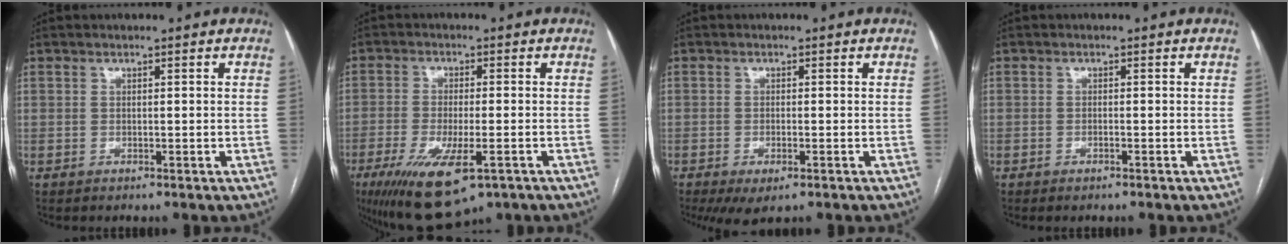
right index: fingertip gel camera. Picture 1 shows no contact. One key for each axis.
{"total": 12.4, "fx": -6.5, "fy": 3.8, "fz": 9.9, "tx": -0.180, "ty": -0.027, "tz": -0.099}
{"total": 4.2, "fx": -2.3, "fy": 1.5, "fz": 3.3, "tx": -0.053, "ty": -0.009, "tz": -0.030}
{"total": 0.7, "fx": -0.5, "fy": 0.2, "fz": 0.5, "tx": -0.010, "ty": -0.001, "tz": -0.006}